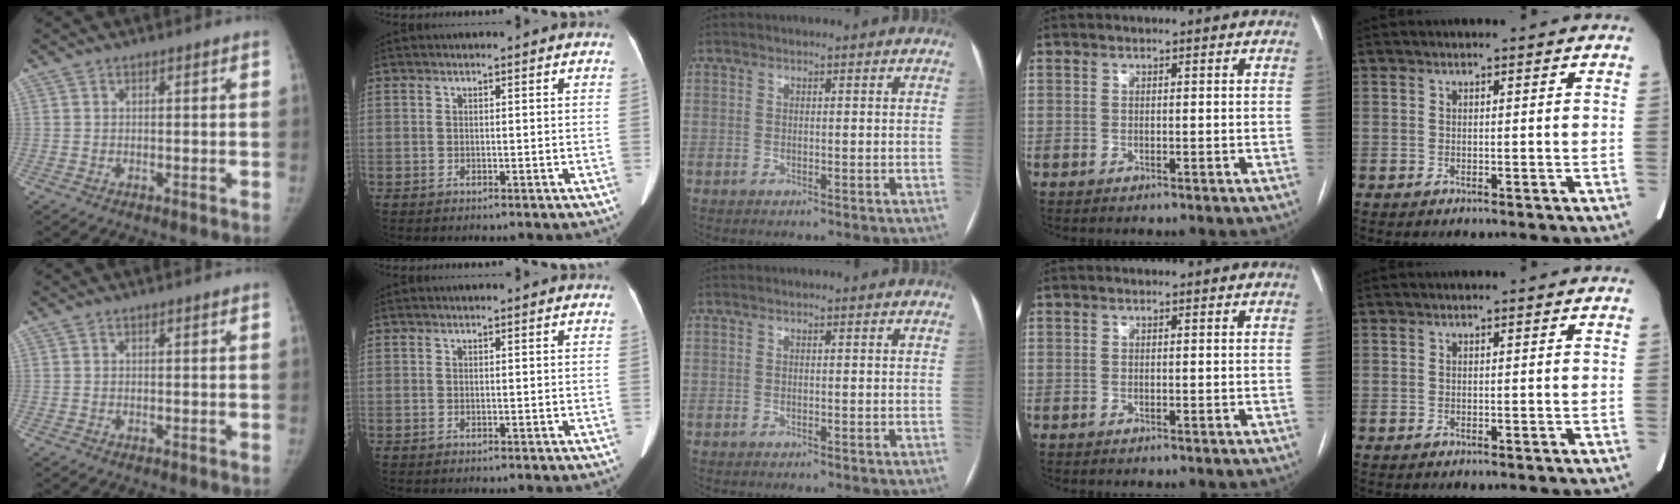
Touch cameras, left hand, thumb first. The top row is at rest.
{}